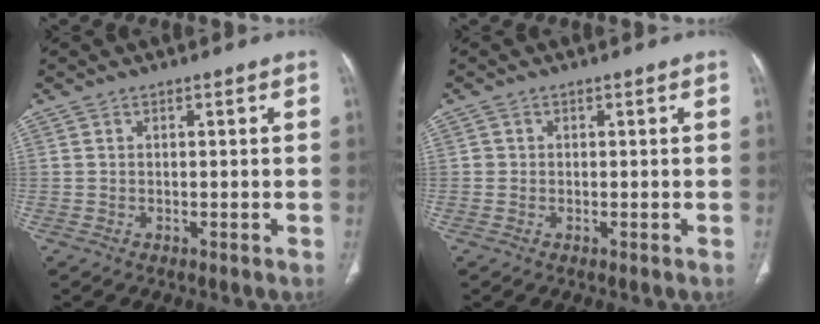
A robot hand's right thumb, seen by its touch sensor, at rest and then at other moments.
{"total": 0.6, "force": [0.0, 0.6, 0.1], "torque": [0.003, 0.004, -0.001]}